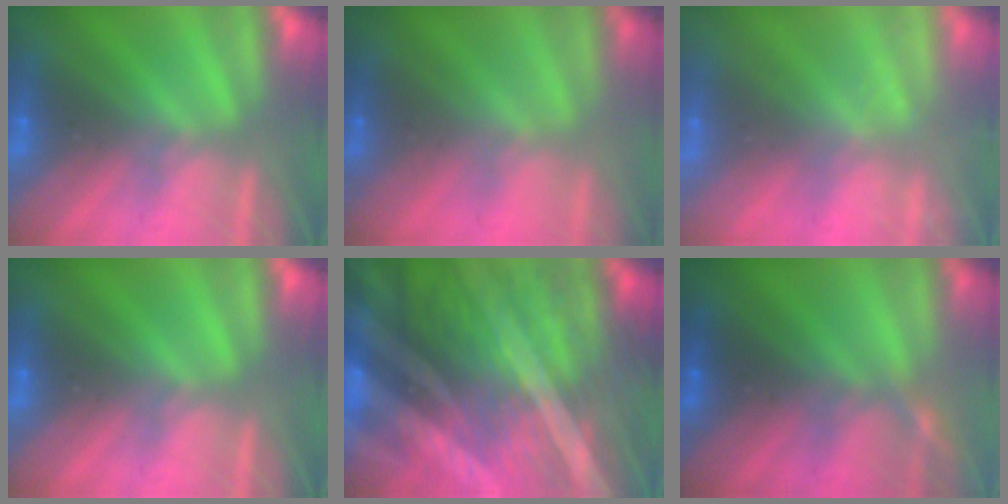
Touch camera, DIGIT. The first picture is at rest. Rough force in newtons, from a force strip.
{"total": 1.7}
{"total": 2.3}
{"total": 0.0}
{"total": 7.1}
{"total": 1.2}